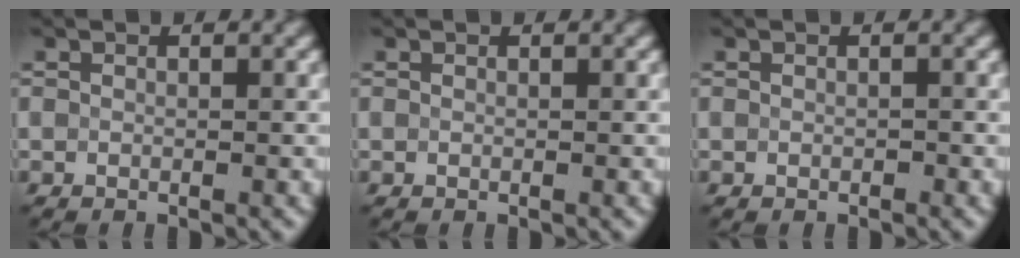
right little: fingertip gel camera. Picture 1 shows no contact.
{"total": 0.0}
{"total": 0.0}